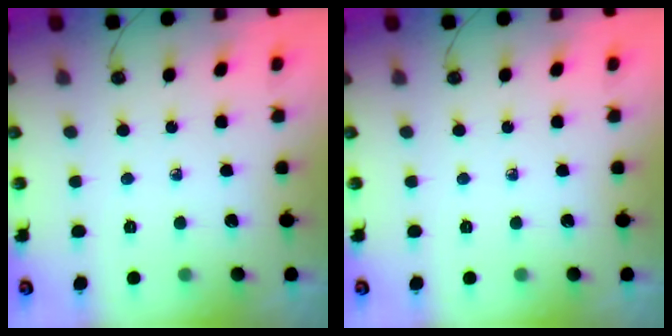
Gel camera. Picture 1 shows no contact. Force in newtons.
{"total": 0.0}